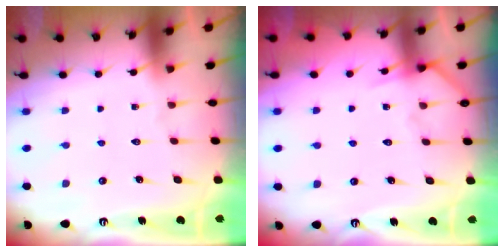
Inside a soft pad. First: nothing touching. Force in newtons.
{"total": 6.9, "press": 6.8, "slide": 0.8}